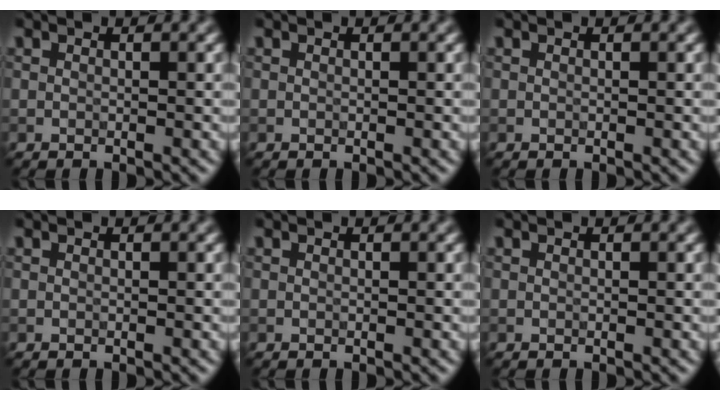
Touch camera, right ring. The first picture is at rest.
{"total": 0.0}
{"total": 0.0}
{"total": 0.0}
{"total": 0.0}
{"total": 0.0}